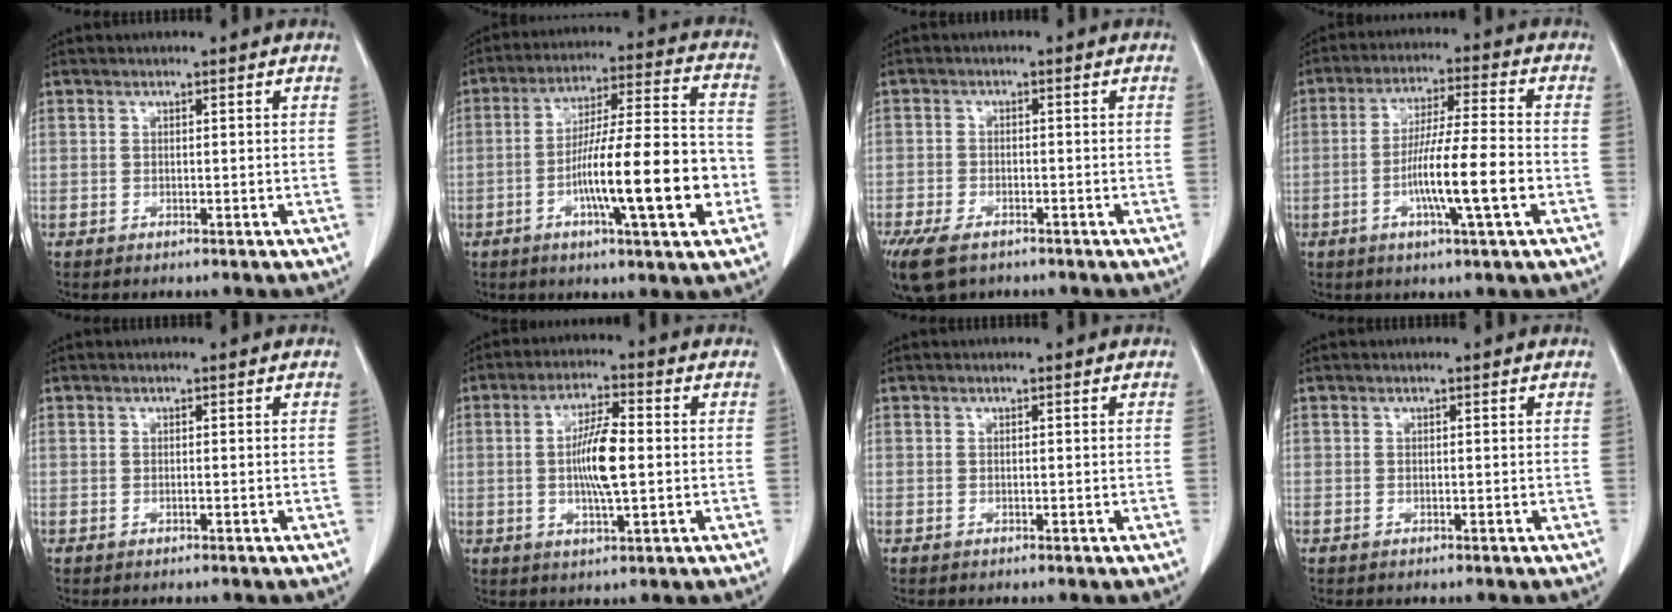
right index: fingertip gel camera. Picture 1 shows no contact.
{"total": 16.6, "force": [-4.6, 1.5, 15.9], "torque": [-0.264, 0.007, -0.073]}
{"total": 9.7, "force": [-6.5, 5.0, 5.1], "torque": [-0.119, -0.012, -0.104]}
{"total": 10.5, "force": [-3.1, -0.1, 10.1], "torque": [-0.184, -0.006, -0.059]}
{"total": 0.0}
{"total": 7.9, "force": [-0.2, 1.2, 7.8], "torque": [-0.149, 0.000, -0.008]}
{"total": 0.0}
{"total": 0.0}